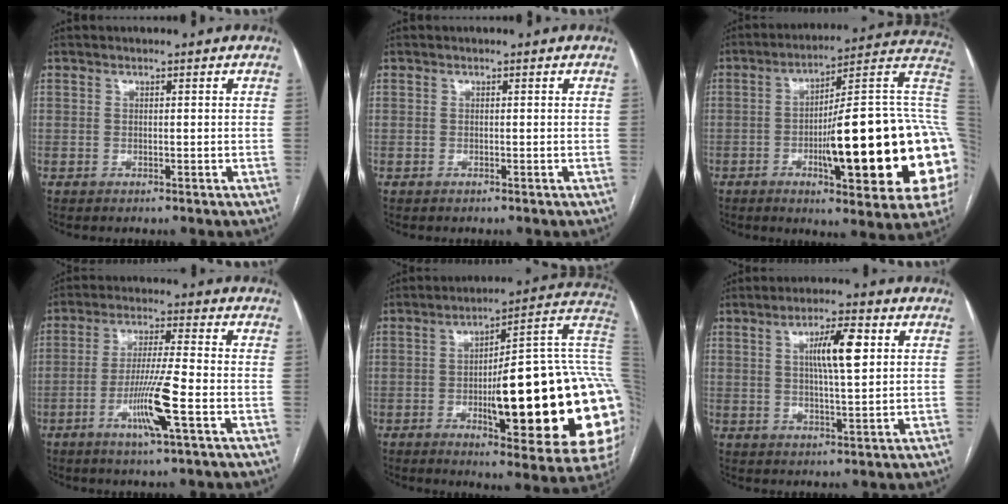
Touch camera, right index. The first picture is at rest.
{"total": 0.0}
{"total": 28.5, "force": [-3.9, 4.1, 27.9], "torque": [-0.298, 0.016, -0.057]}
{"total": 9.0, "force": [-3.4, -0.5, 8.3], "torque": [-0.161, -0.010, -0.065]}
{"total": 30.8, "force": [-2.9, 5.4, 30.2], "torque": [-0.321, 0.021, -0.039]}
{"total": 7.3, "force": [2.0, 1.0, 6.9], "torque": [-0.121, 0.008, 0.036]}